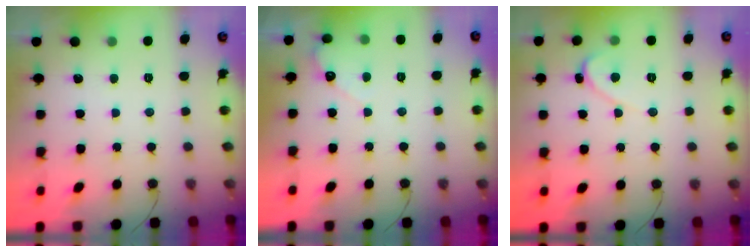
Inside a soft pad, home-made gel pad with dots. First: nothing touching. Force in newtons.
{"total": 2.7, "press": 2.7, "slide": 0.2}
{"total": 2.4, "press": 2.4, "slide": 0.2}